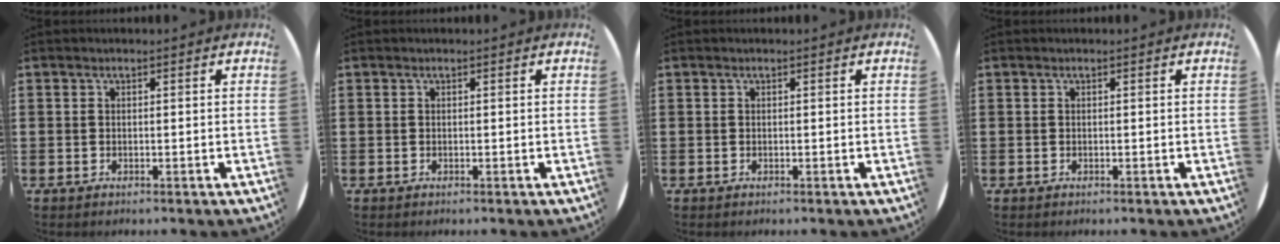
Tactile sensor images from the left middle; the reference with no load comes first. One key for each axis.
{"total": 0.0}
{"total": 0.0}
{"total": 0.0}